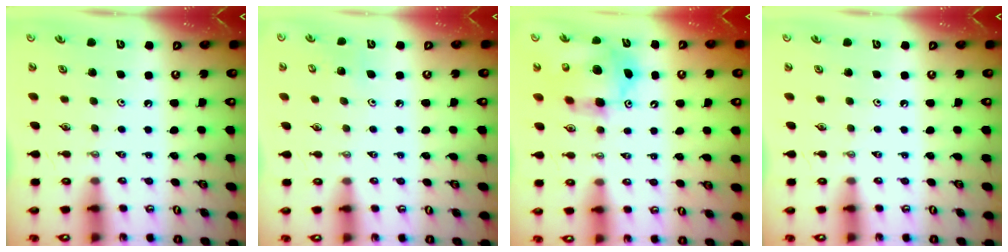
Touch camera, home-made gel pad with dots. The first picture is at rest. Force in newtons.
{"total": 4.2, "press": 4.1, "slide": 0.9}
{"total": 12.3, "press": 12.2, "slide": 1.8}
{"total": 0.0}